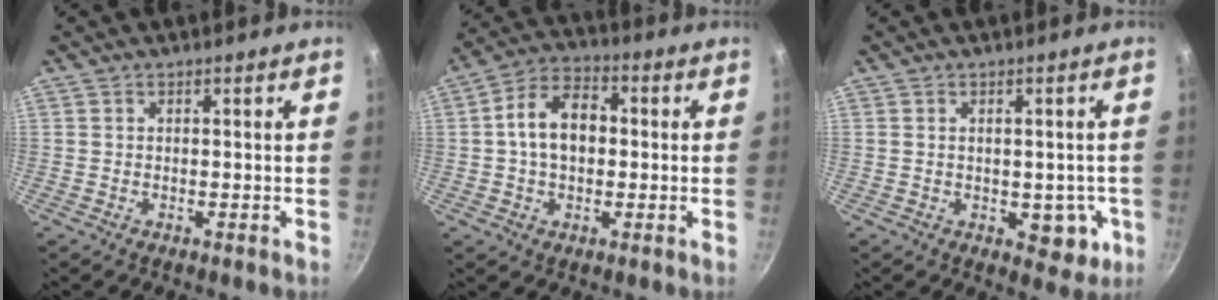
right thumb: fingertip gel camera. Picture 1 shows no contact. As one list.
[{"total": 10.6, "force": [0.5, 7.1, 7.8], "torque": [-0.107, 0.028, -0.005]}, {"total": 6.5, "force": [-1.1, 3.9, 5.0], "torque": [-0.035, 0.004, -0.007]}]